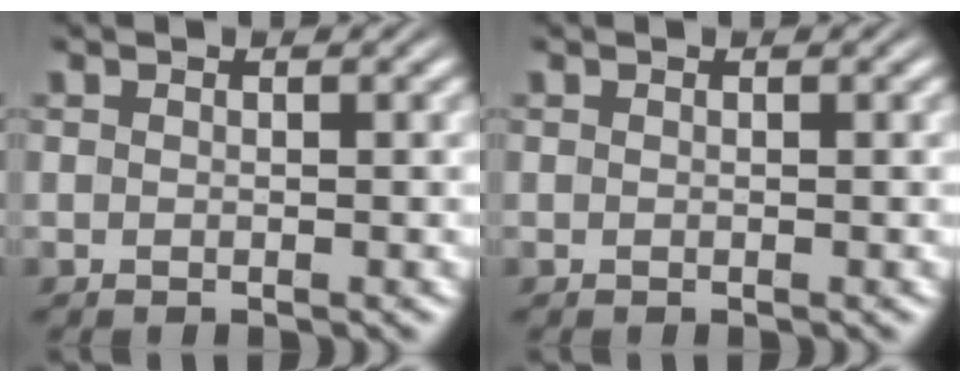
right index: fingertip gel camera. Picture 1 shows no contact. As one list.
[{"total": 0.0}]